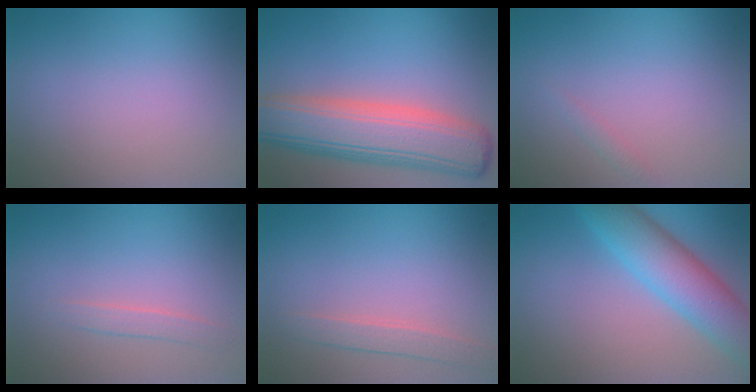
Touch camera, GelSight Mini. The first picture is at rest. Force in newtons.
{"total": 9.7, "press": 9.7, "slide": 0.6}
{"total": 0.7, "press": 0.7, "slide": 0.1}
{"total": 1.3, "press": 1.3, "slide": 0.1}
{"total": 1.8, "press": 1.8, "slide": 0.1}
{"total": 7.1, "press": 7.1, "slide": 0.4}